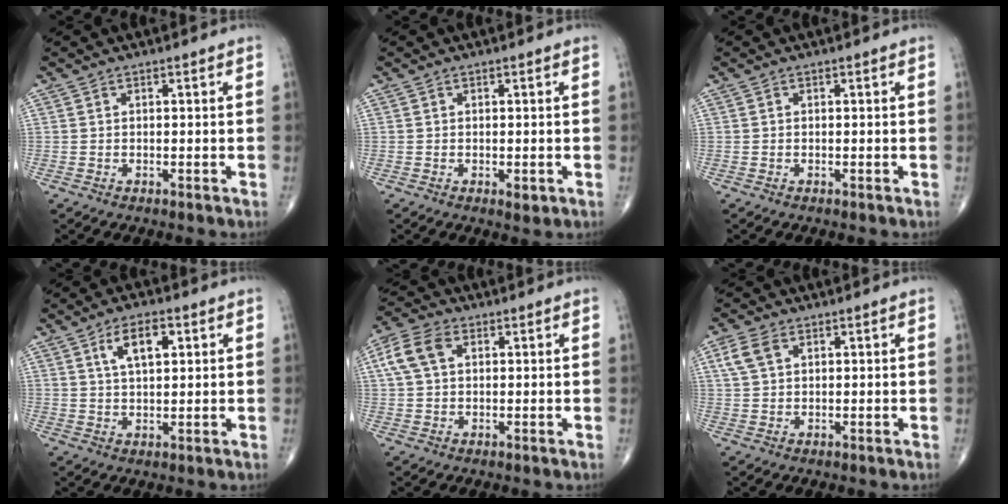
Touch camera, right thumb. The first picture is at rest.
{"total": 1.4, "force": [-0.4, 0.7, 1.2], "torque": [-0.012, -0.003, -0.004]}
{"total": 0.0}
{"total": 6.7, "force": [2.7, 3.1, 5.4], "torque": [-0.085, -0.005, 0.048]}
{"total": 7.1, "force": [2.0, 4.6, 5.1], "torque": [-0.111, 0.017, 0.037]}
{"total": 4.4, "force": [1.8, 2.7, 2.9], "torque": [-0.064, 0.007, 0.039]}